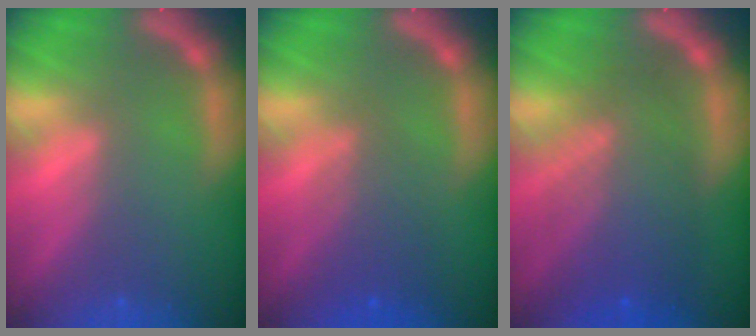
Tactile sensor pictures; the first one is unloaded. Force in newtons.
{"total": 3.6}
{"total": 8.0}